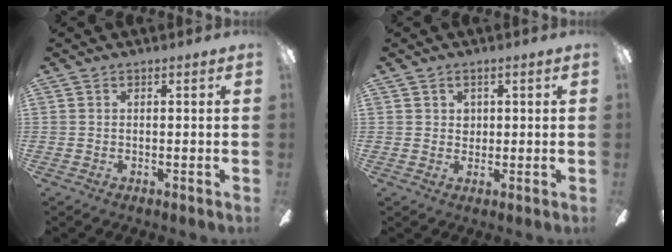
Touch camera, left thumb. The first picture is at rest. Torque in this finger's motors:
{"motor_torque": [0.02, 0.10, -0.17, 0.06, 0.02]}